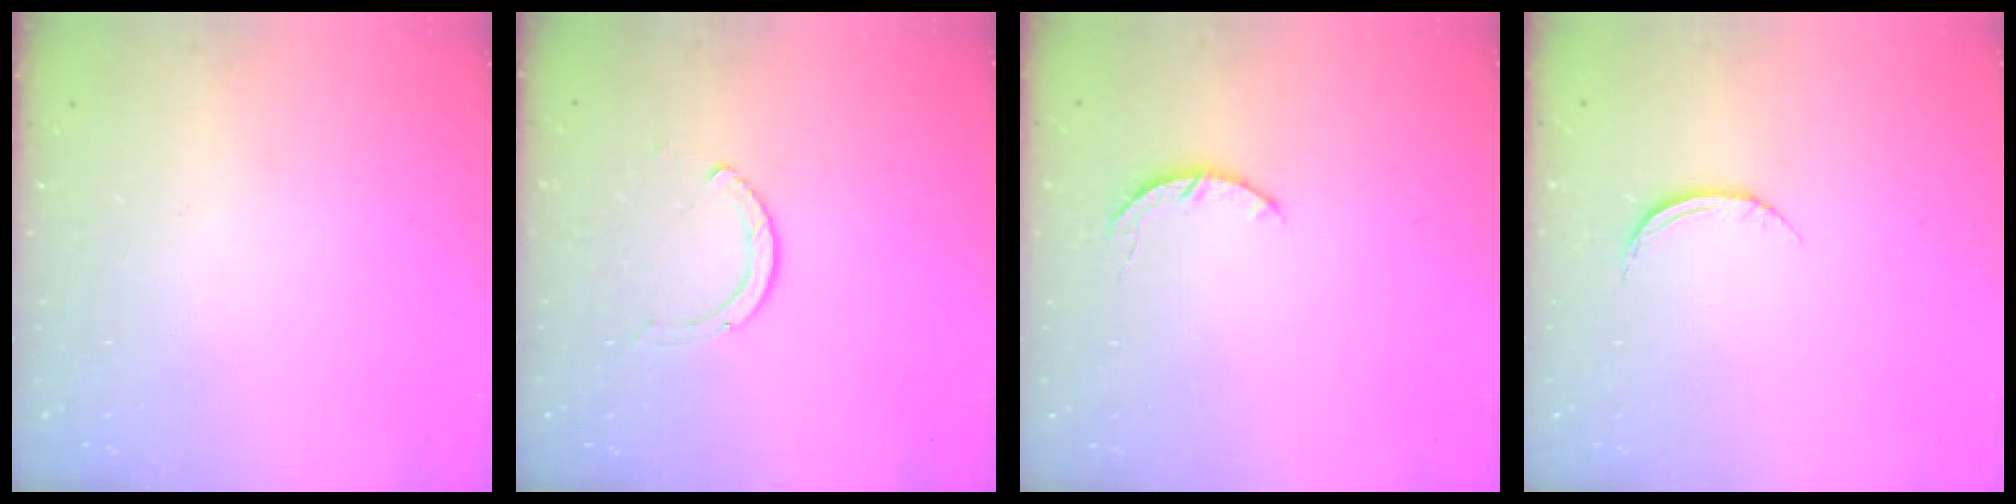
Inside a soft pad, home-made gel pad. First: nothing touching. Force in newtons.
{"total": 2.6, "press": 2.6, "slide": 0.3}
{"total": 3.3, "press": 3.3, "slide": 0.5}
{"total": 5.0, "press": 4.9, "slide": 0.6}